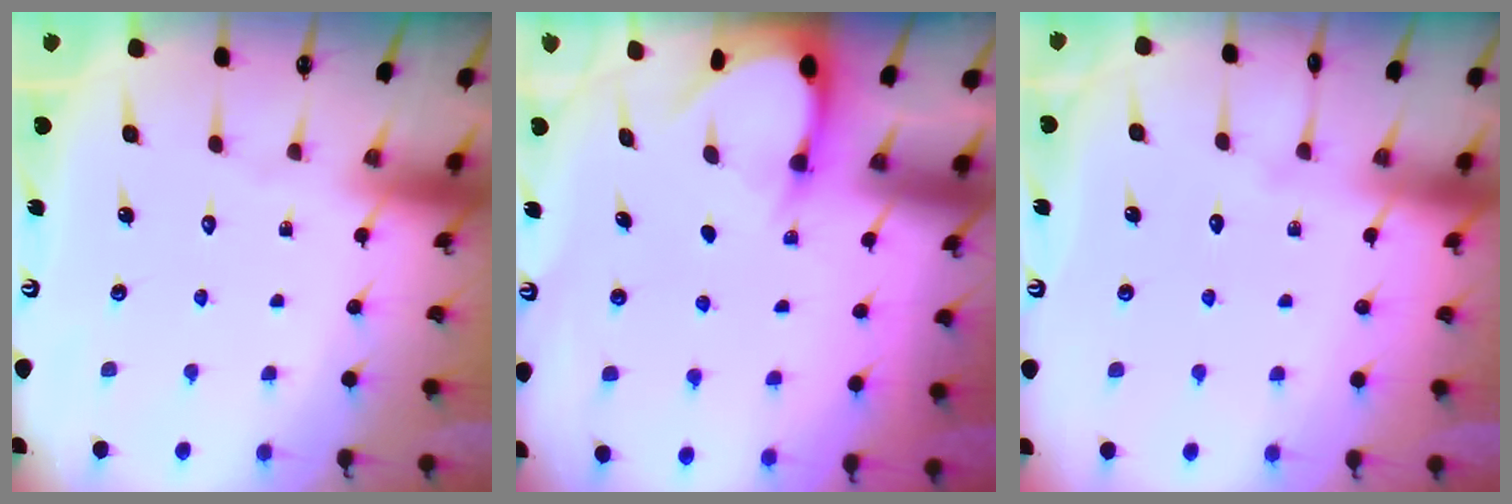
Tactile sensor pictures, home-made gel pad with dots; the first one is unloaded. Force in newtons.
{"total": 3.0, "press": 3.0, "slide": 0.4}
{"total": 2.6, "press": 2.6, "slide": 0.4}